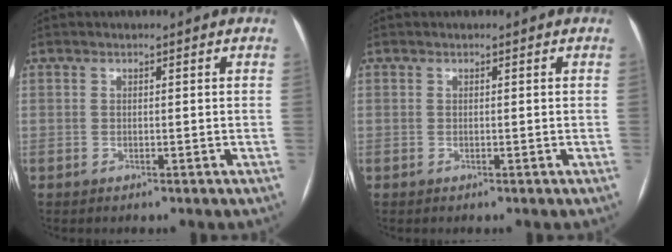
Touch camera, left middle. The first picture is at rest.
{"total": 0.0}